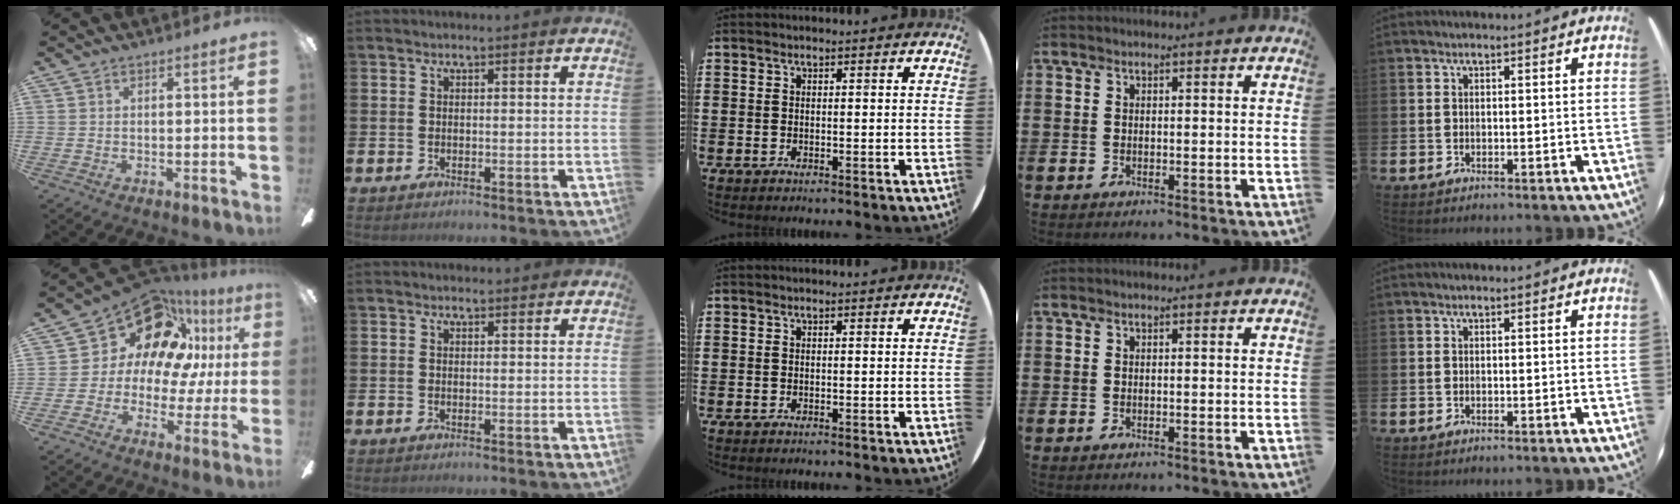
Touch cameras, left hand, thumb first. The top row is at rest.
{"thumb": {"total": 18.2, "force": [9.7, 11.6, 10.0], "torque": [-0.173, -0.065, 0.177]}, "index": {"total": 0.8, "force": [0.7, 0.3, 0.1], "torque": [0.010, -0.002, 0.010]}}